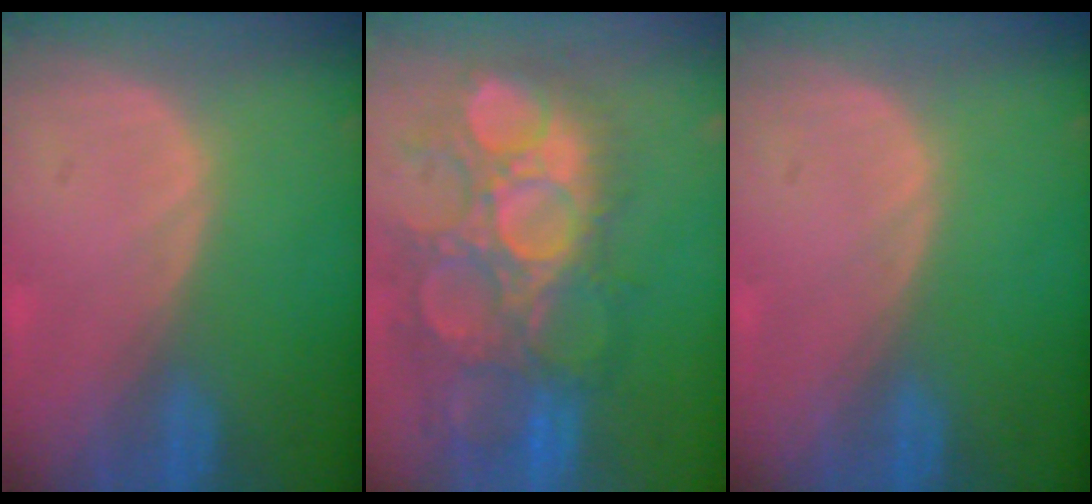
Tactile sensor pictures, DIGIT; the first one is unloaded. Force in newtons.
{"total": 13.3, "press": 12.2, "slide": 5.4}
{"total": 0.0}